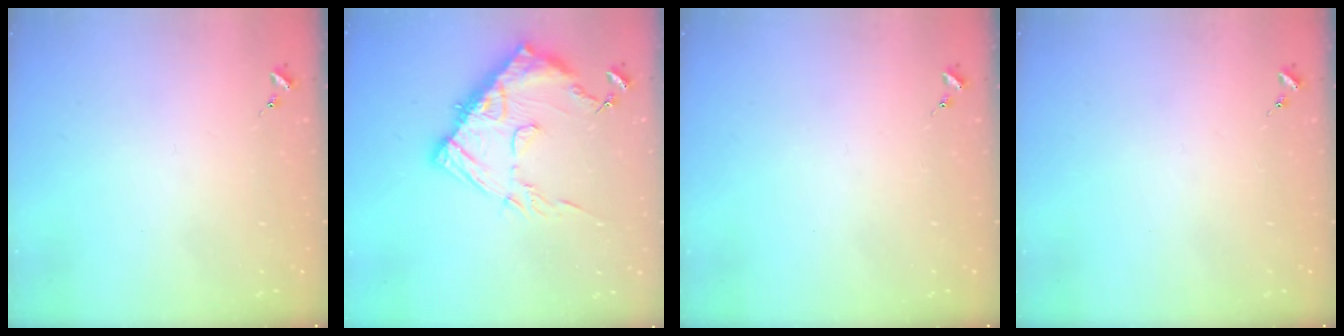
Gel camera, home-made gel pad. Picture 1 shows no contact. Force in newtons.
{"total": 15.8, "press": 15.7, "slide": 1.6}
{"total": 0.0}
{"total": 0.0}